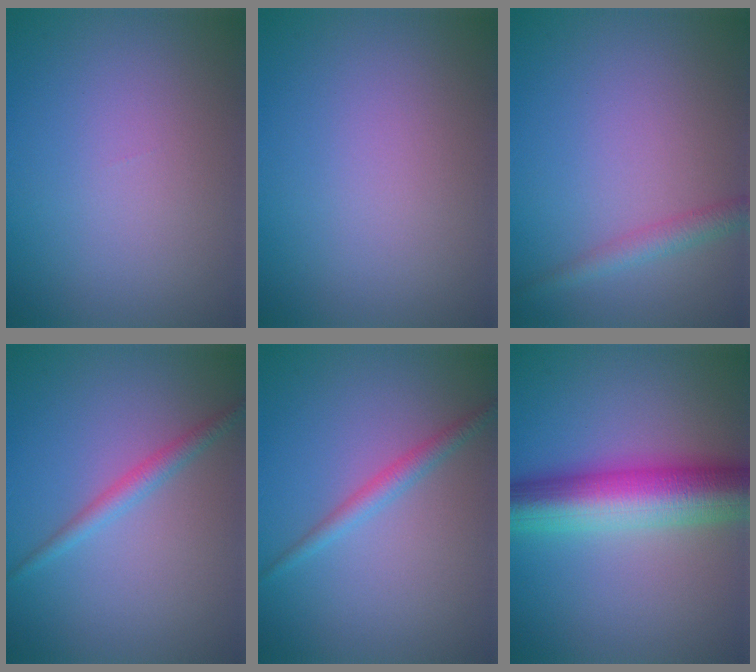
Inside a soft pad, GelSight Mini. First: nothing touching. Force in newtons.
{"total": 0.0}
{"total": 2.0, "press": 2.0, "slide": 0.1}
{"total": 1.8, "press": 1.8, "slide": 0.1}
{"total": 1.8, "press": 1.8, "slide": 0.1}
{"total": 9.7, "press": 9.7, "slide": 0.2}